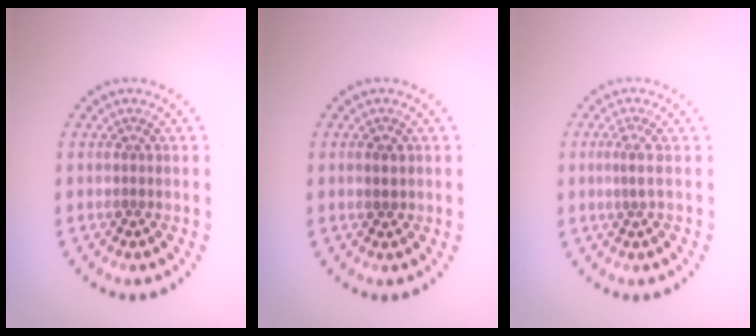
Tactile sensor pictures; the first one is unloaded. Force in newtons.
{"total": 1.0, "press": 1.0, "slide": 0.2}
{"total": 1.2, "press": 0.7, "slide": 1.0}